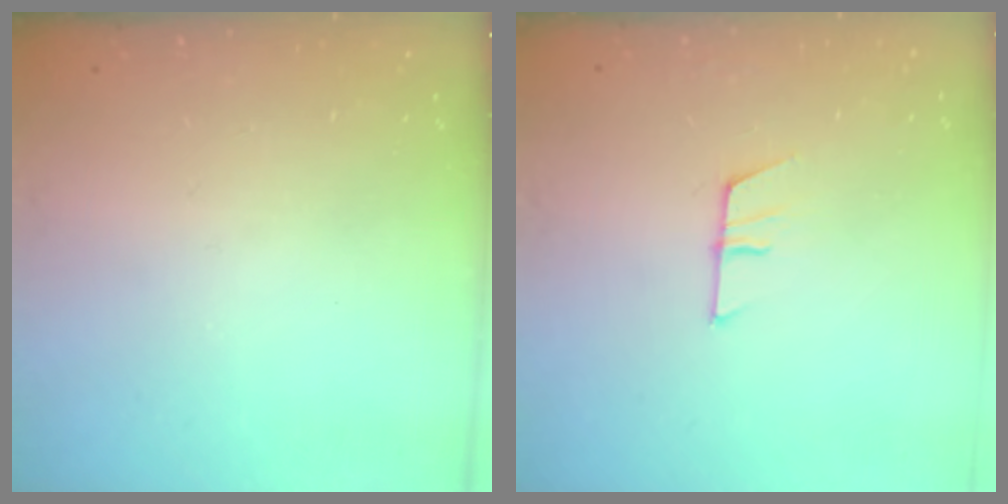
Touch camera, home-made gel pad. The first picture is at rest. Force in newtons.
{"total": 7.8, "press": 7.8, "slide": 0.4}